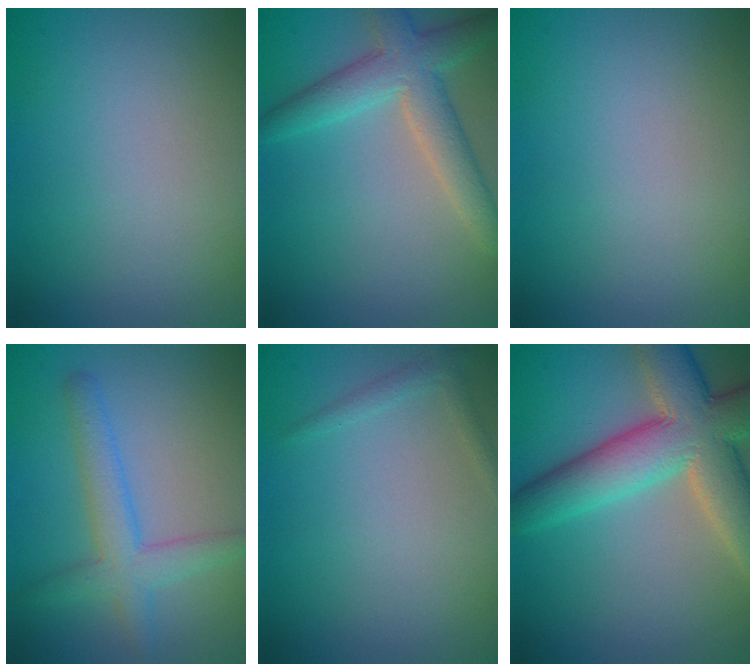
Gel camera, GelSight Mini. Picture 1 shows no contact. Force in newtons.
{"total": 4.7, "press": 4.7, "slide": 0.2}
{"total": 0.0}
{"total": 3.6, "press": 3.6, "slide": 0.1}
{"total": 1.1, "press": 1.1, "slide": 0.0}
{"total": 9.6, "press": 9.6, "slide": 0.7}